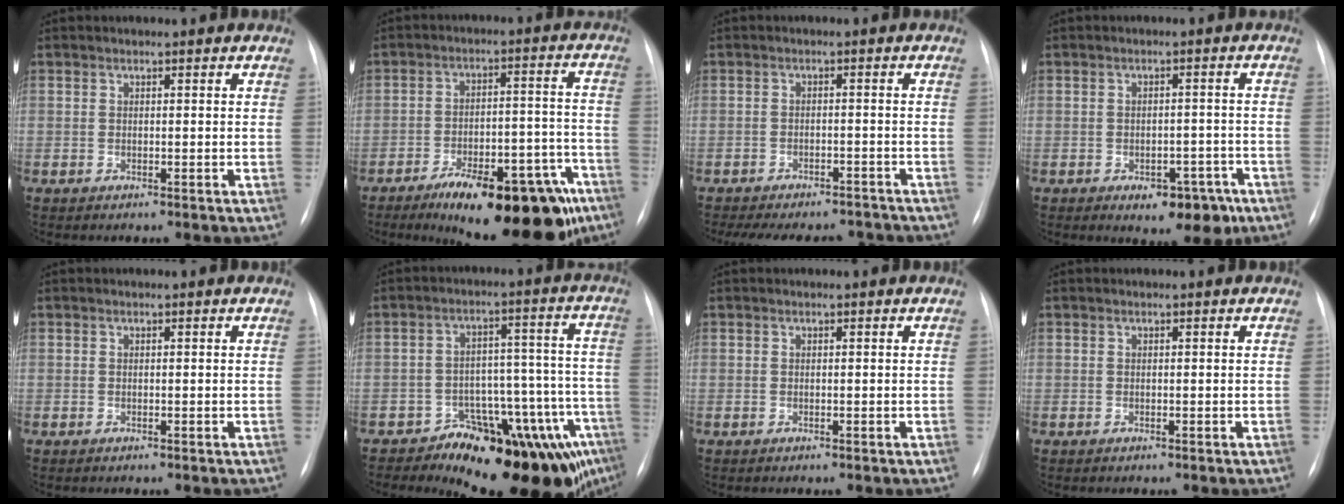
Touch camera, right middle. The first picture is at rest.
{"total": 20.9, "force": [-14.6, 6.4, 13.5], "torque": [-0.116, 0.041, -0.208]}
{"total": 14.6, "force": [-12.8, 4.9, 4.9], "torque": [-0.103, 0.004, -0.162]}
{"total": 6.8, "force": [-3.9, 3.5, 4.3], "torque": [-0.040, 0.015, -0.043]}
{"total": 0.0}
{"total": 16.6, "force": [-10.8, 4.5, 11.8], "torque": [-0.070, 0.057, -0.146]}
{"total": 0.0}
{"total": 0.0}